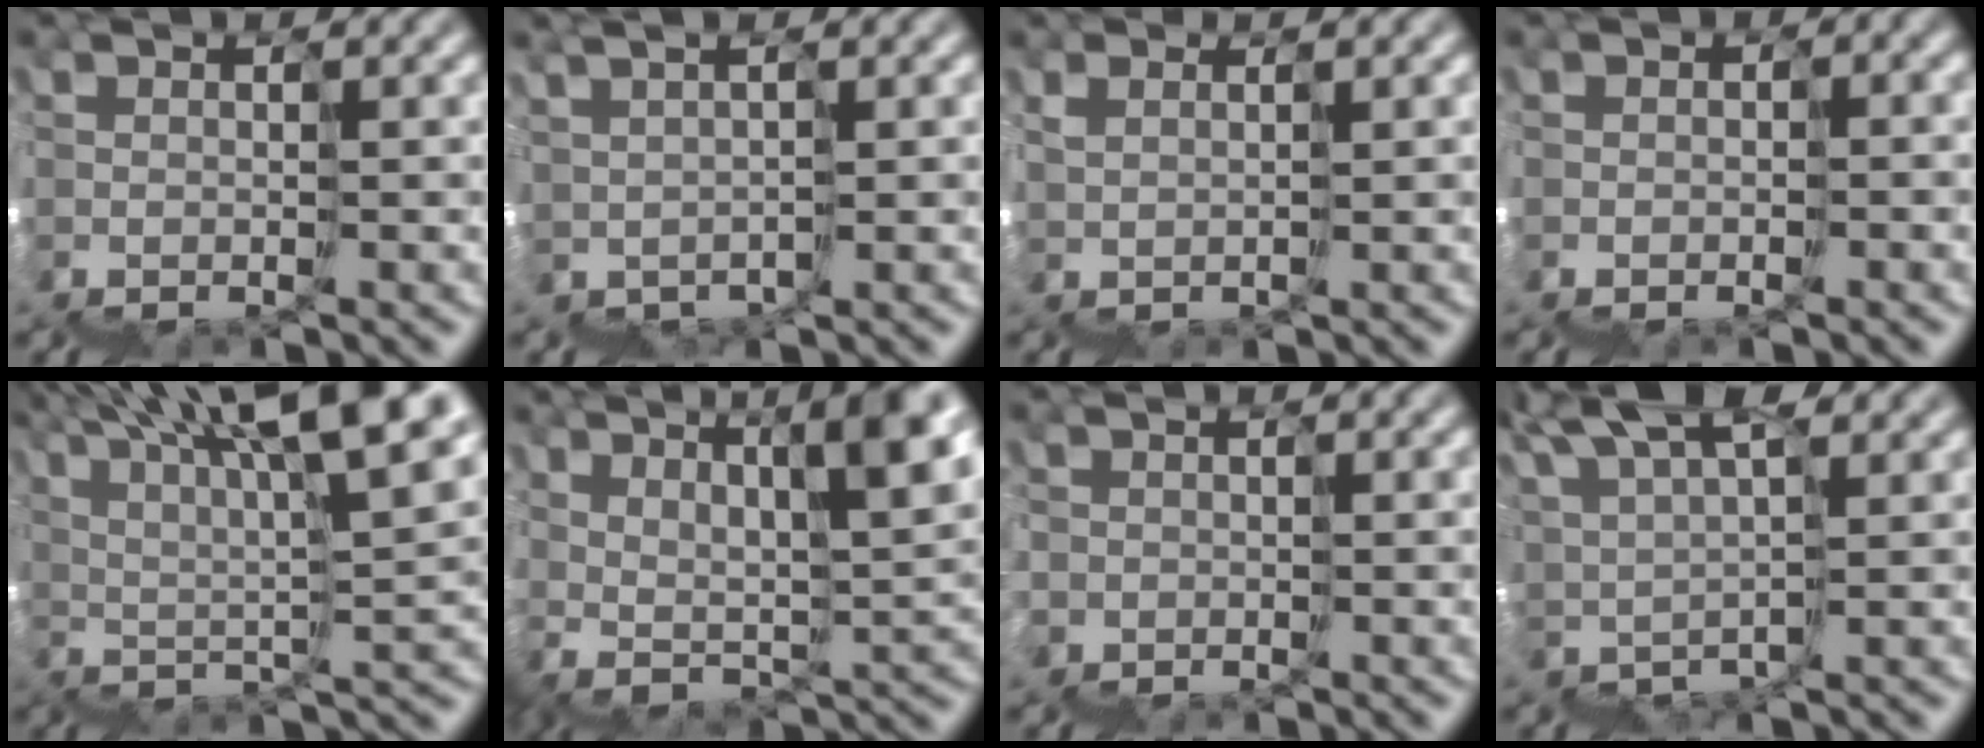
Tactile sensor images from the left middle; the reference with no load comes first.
{"total": 2.9, "force": [1.9, -1.3, -1.8], "torque": [-0.003, 0.022, 0.029]}
{"total": 2.3, "force": [0.7, -1.2, -1.8], "torque": [0.024, 0.018, 0.011]}
{"total": 3.0, "force": [-1.5, 1.7, 2.0], "torque": [-0.041, -0.007, -0.004]}
{"total": 9.9, "force": [7.6, 0.7, 6.3], "torque": [-0.124, 0.046, 0.128]}
{"total": 6.9, "force": [5.4, 1.0, 4.1], "torque": [-0.075, 0.030, 0.088]}
{"total": 1.7, "force": [-0.4, 1.4, -0.7], "torque": [-0.005, -0.009, 0.000]}
{"total": 4.9, "force": [4.9, -0.5, -0.3], "torque": [-0.037, 0.031, 0.083]}